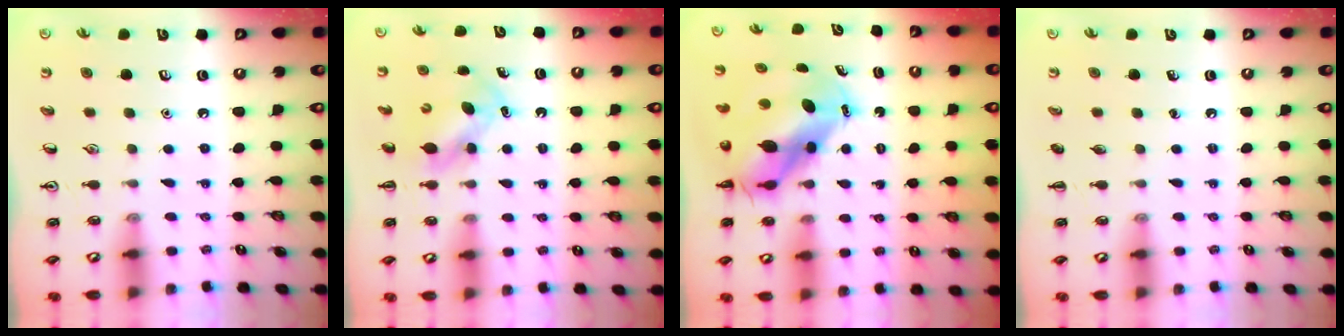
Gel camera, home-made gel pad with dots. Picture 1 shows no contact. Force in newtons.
{"total": 6.1, "press": 6.0, "slide": 0.7}
{"total": 11.1, "press": 10.6, "slide": 3.5}
{"total": 0.0}